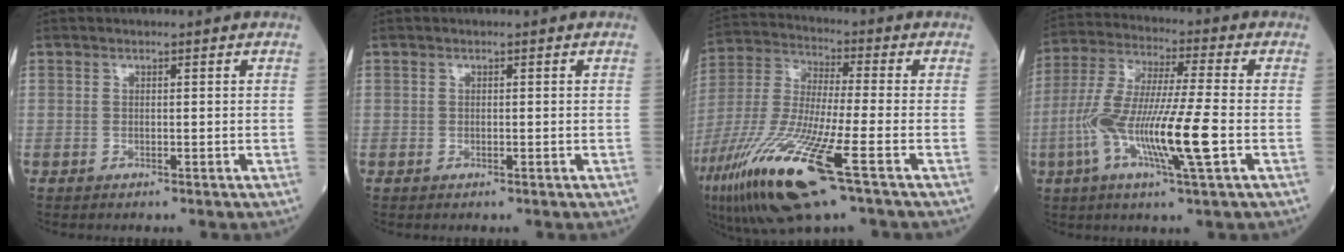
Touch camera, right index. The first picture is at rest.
{"total": 0.0}
{"total": 19.9, "force": [-9.8, 2.2, 17.2], "torque": [-0.389, -0.052, -0.185]}
{"total": 14.4, "force": [-3.8, 0.5, 13.9], "torque": [-0.283, -0.010, -0.078]}